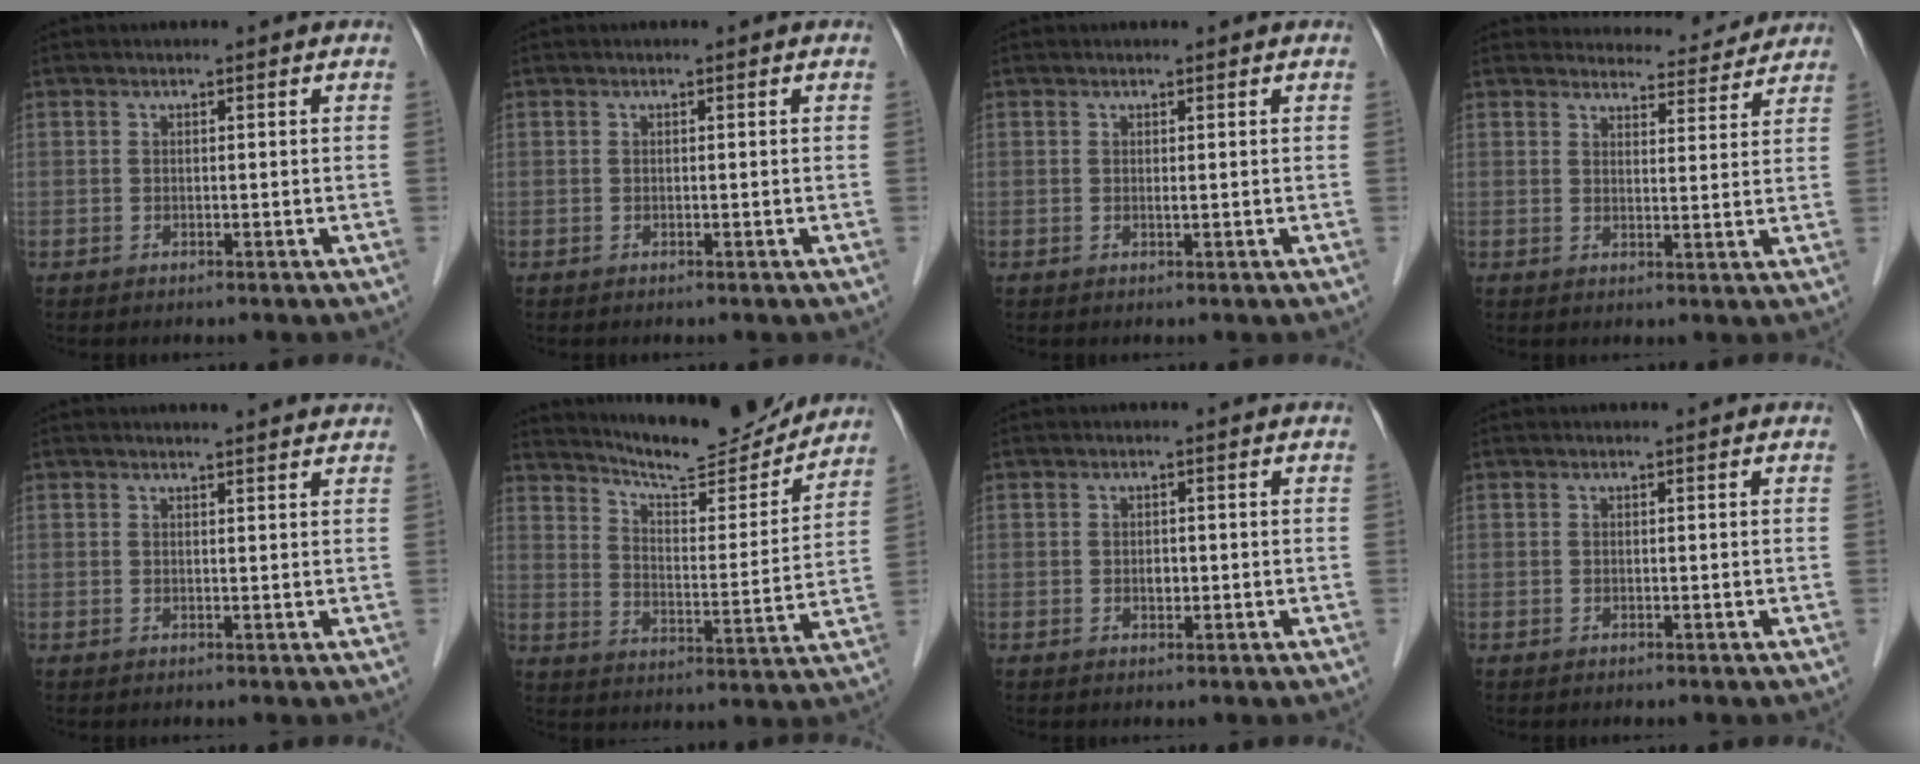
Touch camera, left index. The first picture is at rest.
{"total": 0.0}
{"total": 0.5, "force": [0.3, 0.1, 0.4], "torque": [-0.009, 0.000, 0.004]}
{"total": 8.4, "force": [8.2, 1.9, 0.4], "torque": [0.010, -0.001, 0.089]}
{"total": 5.6, "force": [5.4, 0.4, 1.5], "torque": [-0.017, 0.006, 0.050]}
{"total": 16.3, "force": [15.4, 1.9, 5.0], "torque": [-0.083, -0.018, 0.223]}
{"total": 1.1, "force": [-0.1, 0.8, 0.8], "torque": [-0.014, 0.001, 0.000]}
{"total": 0.0}